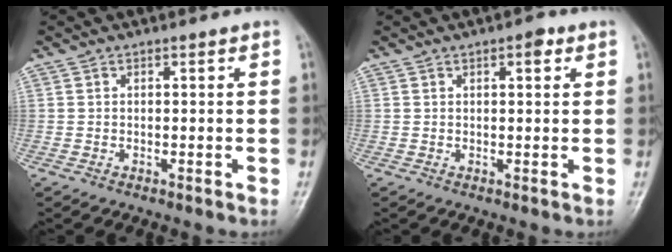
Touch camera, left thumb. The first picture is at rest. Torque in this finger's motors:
{"motor_torque": [-0.30, 0.02, 0.04, 0.00, 0.06]}